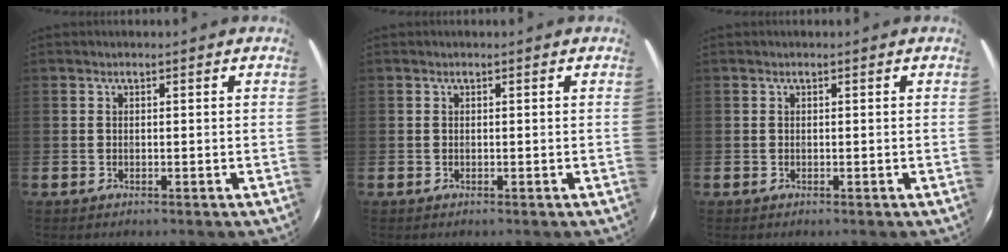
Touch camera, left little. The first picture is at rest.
{"total": 0.0}
{"total": 0.0}